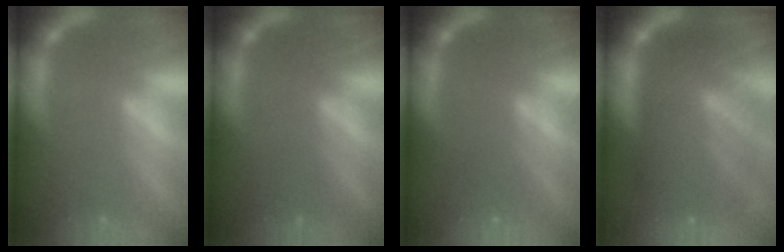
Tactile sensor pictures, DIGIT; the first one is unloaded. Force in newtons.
{"total": 1.0}
{"total": 1.0}
{"total": 9.4}